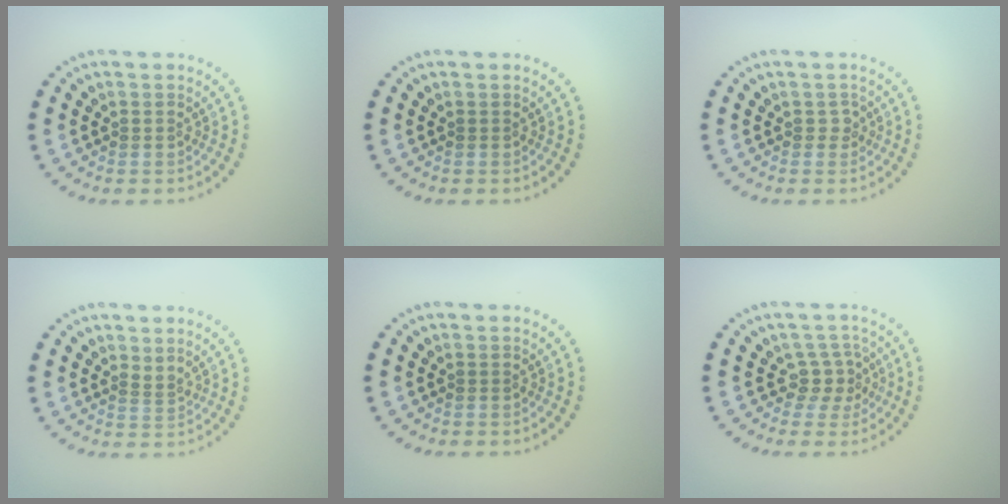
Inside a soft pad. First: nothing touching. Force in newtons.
{"total": 0.0}
{"total": 0.9, "press": 0.6, "slide": 0.7}
{"total": 0.9, "press": 0.3, "slide": 0.8}
{"total": 0.0}
{"total": 2.3, "press": 1.7, "slide": 1.5}